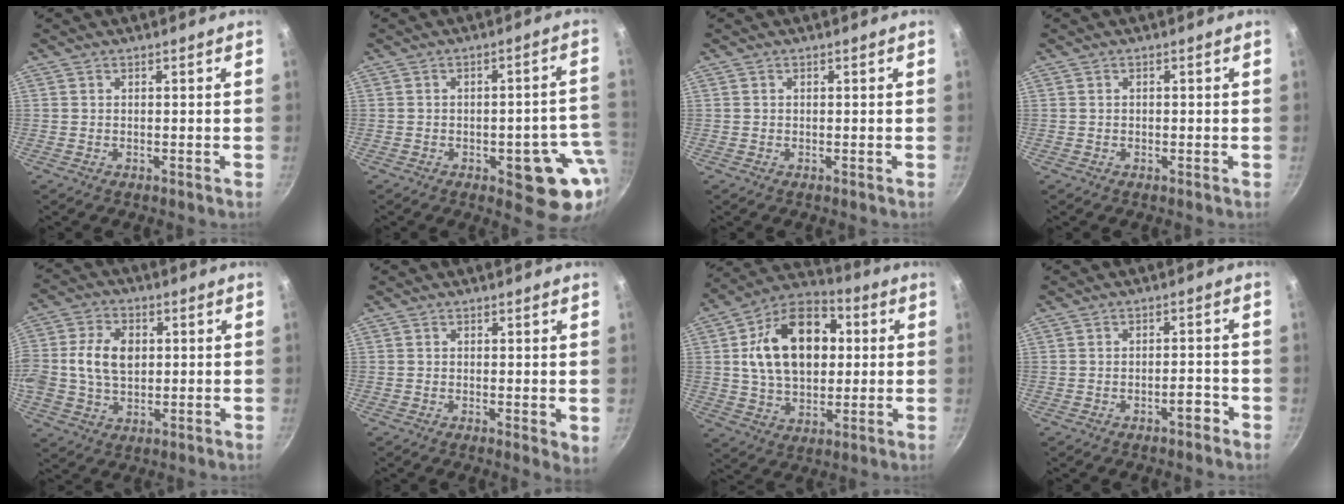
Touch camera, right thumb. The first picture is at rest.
{"total": 12.8, "force": [-3.9, 5.8, 10.7], "torque": [-0.068, 0.020, -0.046]}
{"total": 0.0}
{"total": 0.0}
{"total": 11.4, "force": [1.1, 8.2, 7.8], "torque": [-0.137, 0.016, 0.012]}
{"total": 2.7, "force": [0.1, 1.0, 2.5], "torque": [-0.032, -0.009, 0.000]}
{"total": 20.4, "force": [3.4, 13.7, 14.7], "torque": [-0.211, 0.019, 0.045]}
{"total": 2.7, "force": [-1.8, 0.9, 1.7], "torque": [-0.016, 0.022, -0.024]}